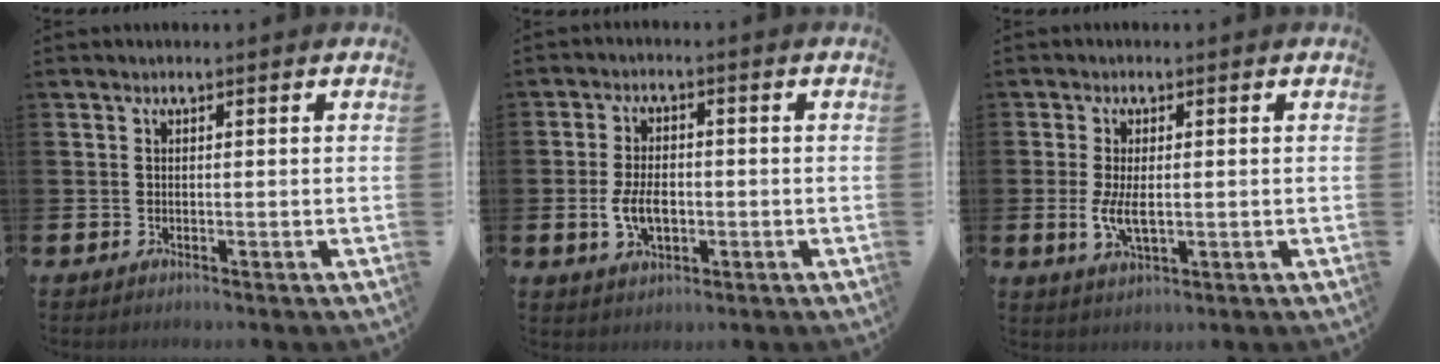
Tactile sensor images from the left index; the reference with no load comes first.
{"total": 4.9, "force": [-0.8, 3.0, 3.8], "torque": [-0.067, 0.001, -0.017]}
{"total": 4.1, "force": [-0.1, 1.9, 3.7], "torque": [-0.061, 0.001, -0.002]}